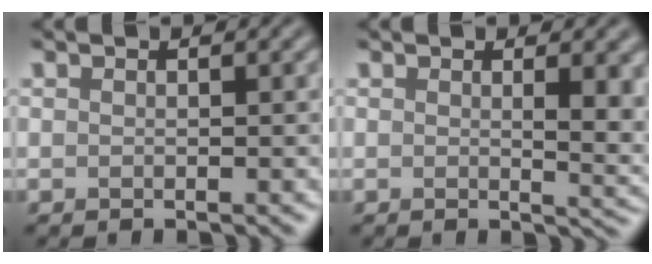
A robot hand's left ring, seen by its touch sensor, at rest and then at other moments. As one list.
[{"total": 4.1, "force": [1.0, 1.4, 3.8], "torque": [-0.037, -0.003, 0.016]}]